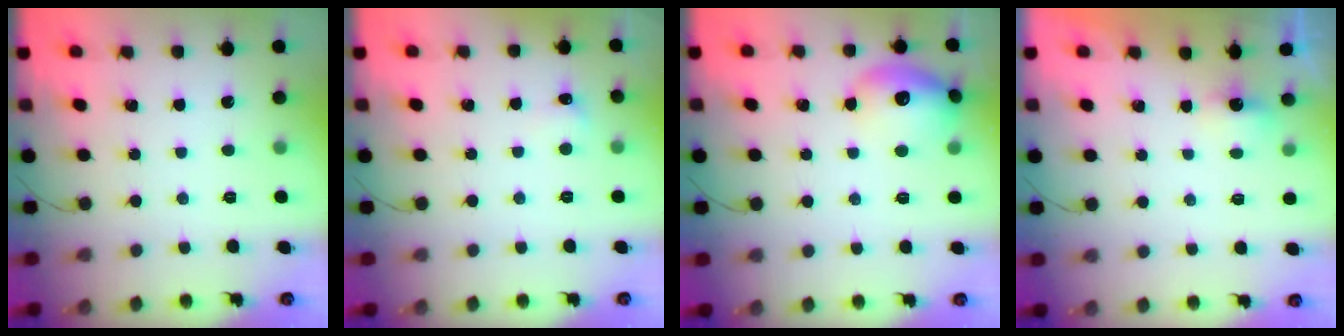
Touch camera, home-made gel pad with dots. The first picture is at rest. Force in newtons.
{"total": 4.4, "press": 4.2, "slide": 1.2}
{"total": 15.3, "press": 15.3, "slide": 1.4}
{"total": 1.8, "press": 1.6, "slide": 0.8}